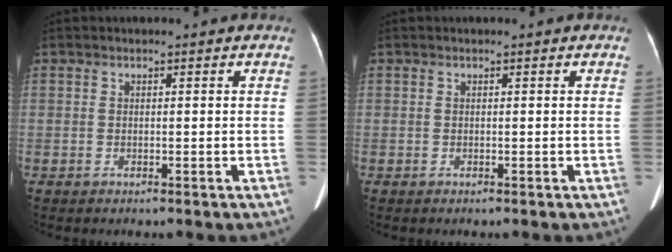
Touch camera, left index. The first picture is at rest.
{"total": 0.0}